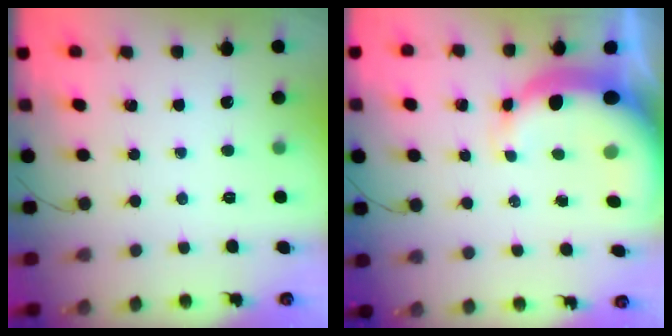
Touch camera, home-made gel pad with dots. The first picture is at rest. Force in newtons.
{"total": 9.6, "press": 9.3, "slide": 2.5}